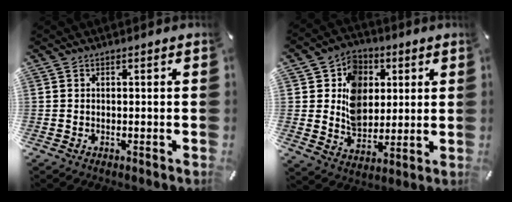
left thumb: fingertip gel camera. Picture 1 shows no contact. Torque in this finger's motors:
{"motor_torque": [1.52, 1.49, 0.73, -0.68, 0.38]}